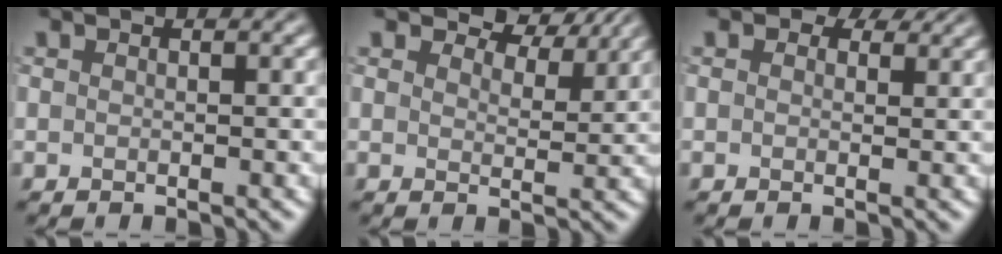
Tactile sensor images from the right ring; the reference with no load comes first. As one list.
[{"total": 4.7, "force": [4.0, 1.6, 1.9], "torque": [-0.037, 0.002, 0.050]}, {"total": 2.3, "force": [1.4, 1.3, 1.3], "torque": [-0.021, -0.003, 0.010]}]